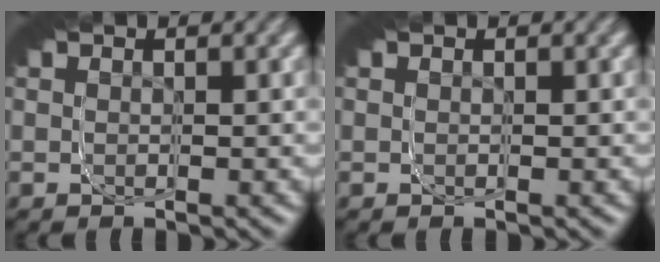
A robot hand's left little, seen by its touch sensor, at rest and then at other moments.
{"total": 0.0}